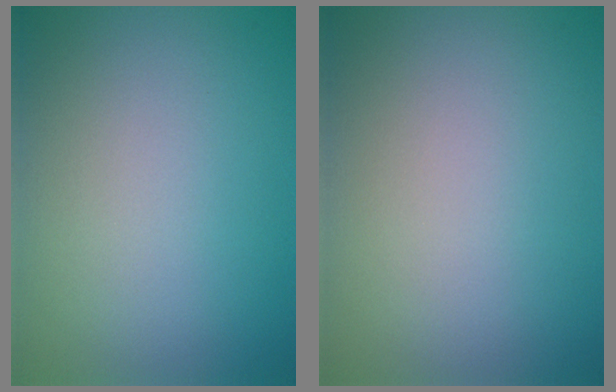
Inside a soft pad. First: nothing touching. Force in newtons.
{"total": 0.0}